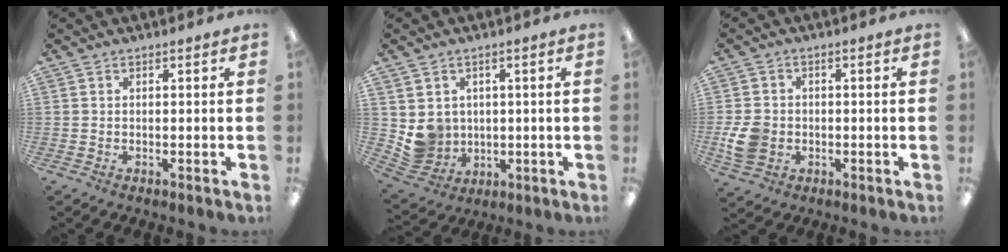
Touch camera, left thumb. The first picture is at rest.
{"total": 6.7, "force": [2.0, 6.3, 0.9], "torque": [-0.038, -0.010, 0.052]}
{"total": 6.7, "force": [-1.3, 5.5, 3.6], "torque": [-0.070, 0.008, -0.019]}